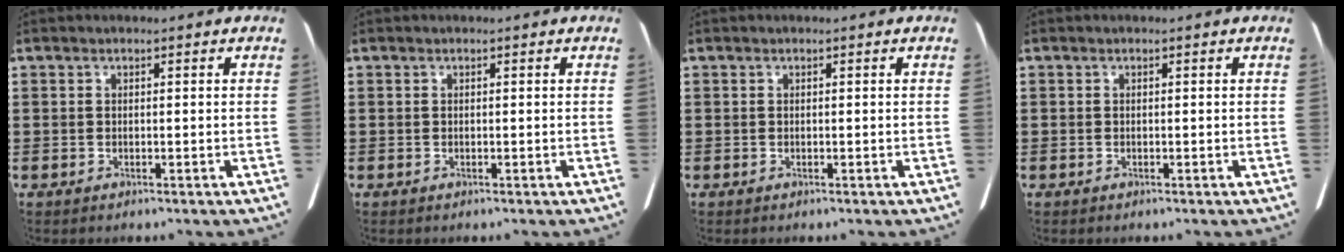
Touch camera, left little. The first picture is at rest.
{"total": 0.0}
{"total": 0.0}
{"total": 0.0}